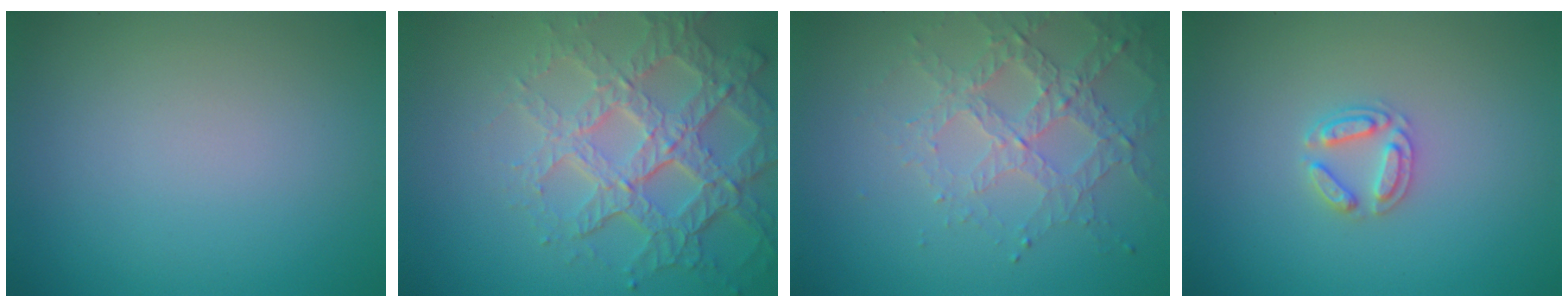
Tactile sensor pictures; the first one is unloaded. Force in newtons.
{"total": 7.4, "press": 5.2, "slide": 5.2}
{"total": 3.1, "press": 3.0, "slide": 0.8}
{"total": 2.2, "press": 2.2, "slide": 0.3}